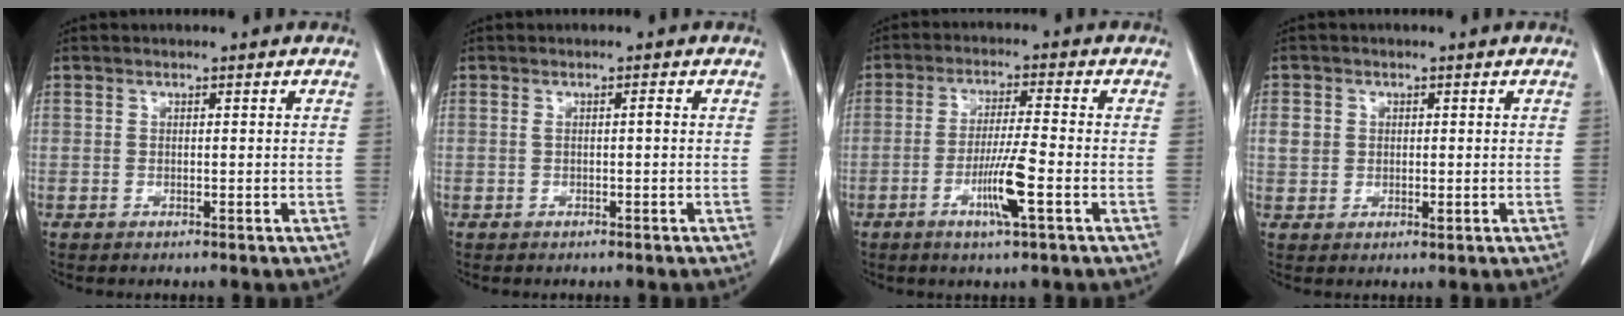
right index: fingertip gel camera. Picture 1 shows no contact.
{"total": 0.9, "force": [0.0, 0.1, 0.9], "torque": [-0.014, 0.002, 0.003]}
{"total": 7.0, "force": [-2.7, -0.3, 6.4], "torque": [-0.124, -0.009, -0.049]}
{"total": 3.3, "force": [0.6, 2.9, 1.5], "torque": [-0.026, 0.006, 0.013]}